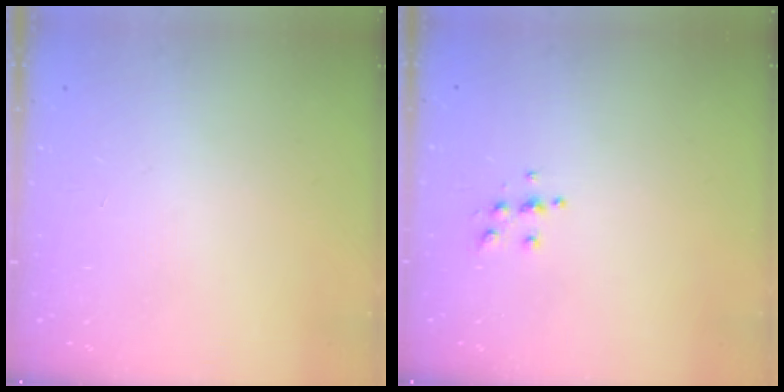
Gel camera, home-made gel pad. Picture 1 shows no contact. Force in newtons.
{"total": 5.4, "press": 5.4, "slide": 0.5}